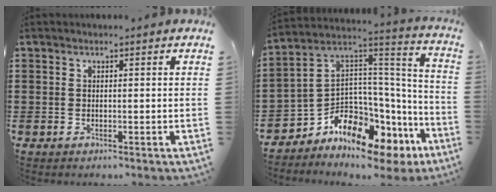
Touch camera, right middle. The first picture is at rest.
{"total": 7.3, "force": [-5.6, 4.1, 2.2], "torque": [-0.074, -0.028, -0.112]}